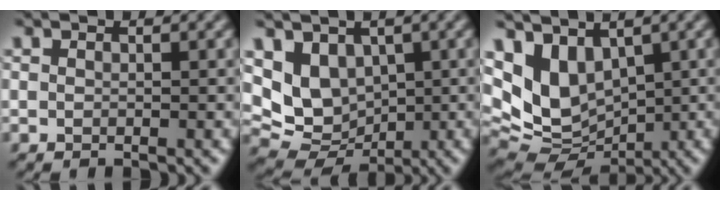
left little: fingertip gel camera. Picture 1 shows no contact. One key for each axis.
{"total": 6.6, "fx": 1.6, "fy": 5.2, "fz": 3.9, "tx": -0.075, "ty": -0.015, "tz": 0.038}
{"total": 7.6, "fx": 2.2, "fy": 5.1, "fz": 5.2, "tx": -0.108, "ty": -0.007, "tz": 0.059}